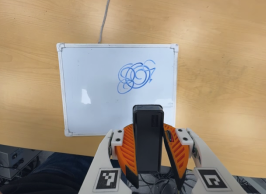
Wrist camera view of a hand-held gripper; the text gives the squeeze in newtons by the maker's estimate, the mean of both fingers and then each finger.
{"total": 5.5, "left": 4.7, "right": 6.3}